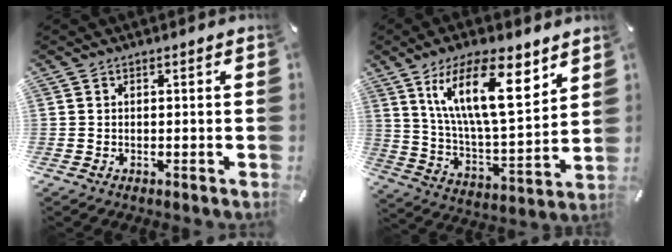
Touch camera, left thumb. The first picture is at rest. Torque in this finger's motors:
{"motor_torque": [3.33, 1.68, 1.63, -1.14, 0.61]}